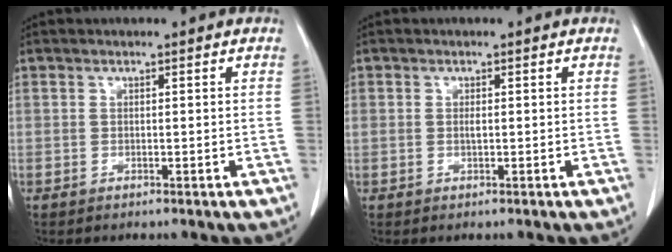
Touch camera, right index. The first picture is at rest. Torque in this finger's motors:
{"motor_torque": [0.63, 0.40, 0.25, 0.05]}